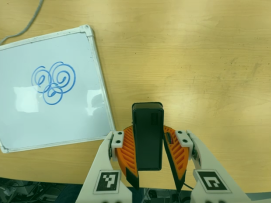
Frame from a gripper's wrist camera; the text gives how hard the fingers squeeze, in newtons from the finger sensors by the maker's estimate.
{"total": 7.0, "left": 6.3, "right": 7.7}